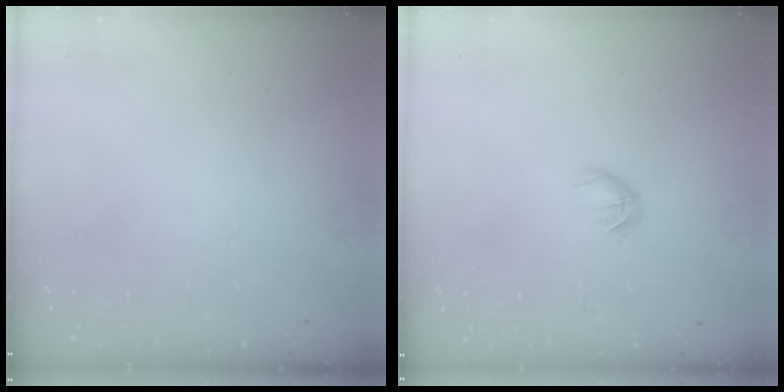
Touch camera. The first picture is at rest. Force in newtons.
{"total": 4.8, "press": 4.6, "slide": 1.3}